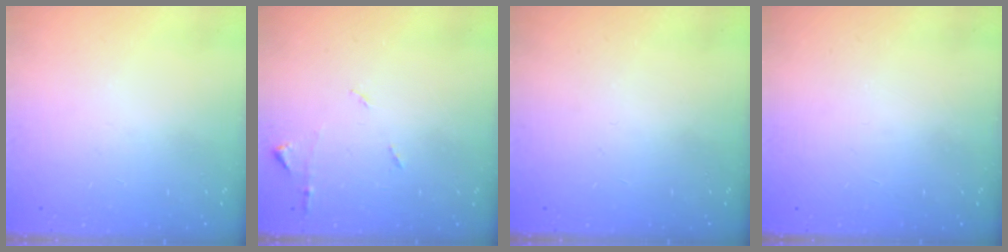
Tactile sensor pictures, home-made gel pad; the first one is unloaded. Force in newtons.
{"total": 5.6, "press": 5.6, "slide": 0.8}
{"total": 0.0}
{"total": 1.6, "press": 1.6, "slide": 0.1}